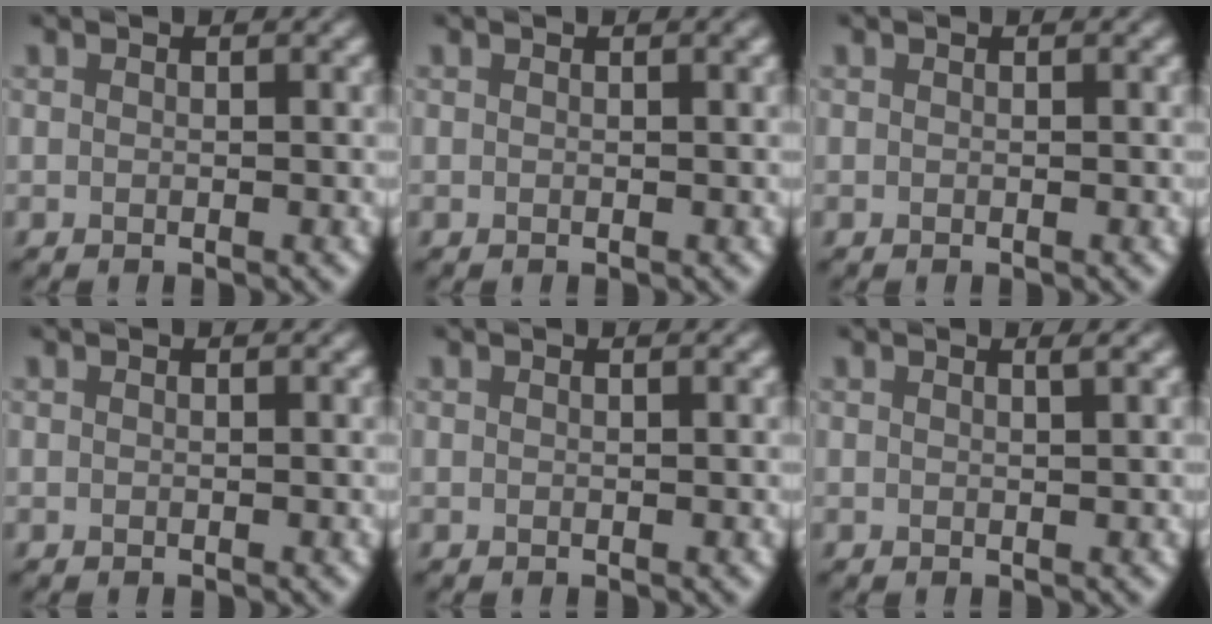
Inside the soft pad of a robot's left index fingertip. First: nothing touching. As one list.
[{"total": 0.5, "force": [0.3, 0.1, 0.4], "torque": [-0.004, 0.002, 0.003]}, {"total": 0.0}, {"total": 0.0}, {"total": 0.0}, {"total": 0.8, "force": [0.4, 0.2, 0.7], "torque": [-0.001, 0.001, 0.005]}]